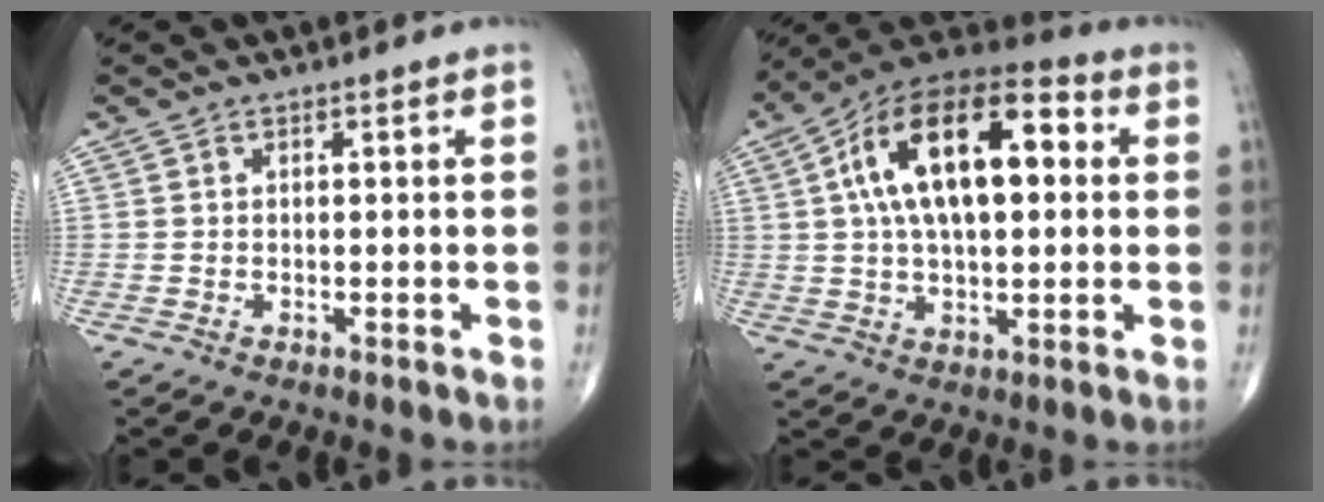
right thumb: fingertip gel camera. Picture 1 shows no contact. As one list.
[{"total": 20.9, "force": [4.0, 10.4, 17.7], "torque": [-0.286, 0.026, 0.053]}]